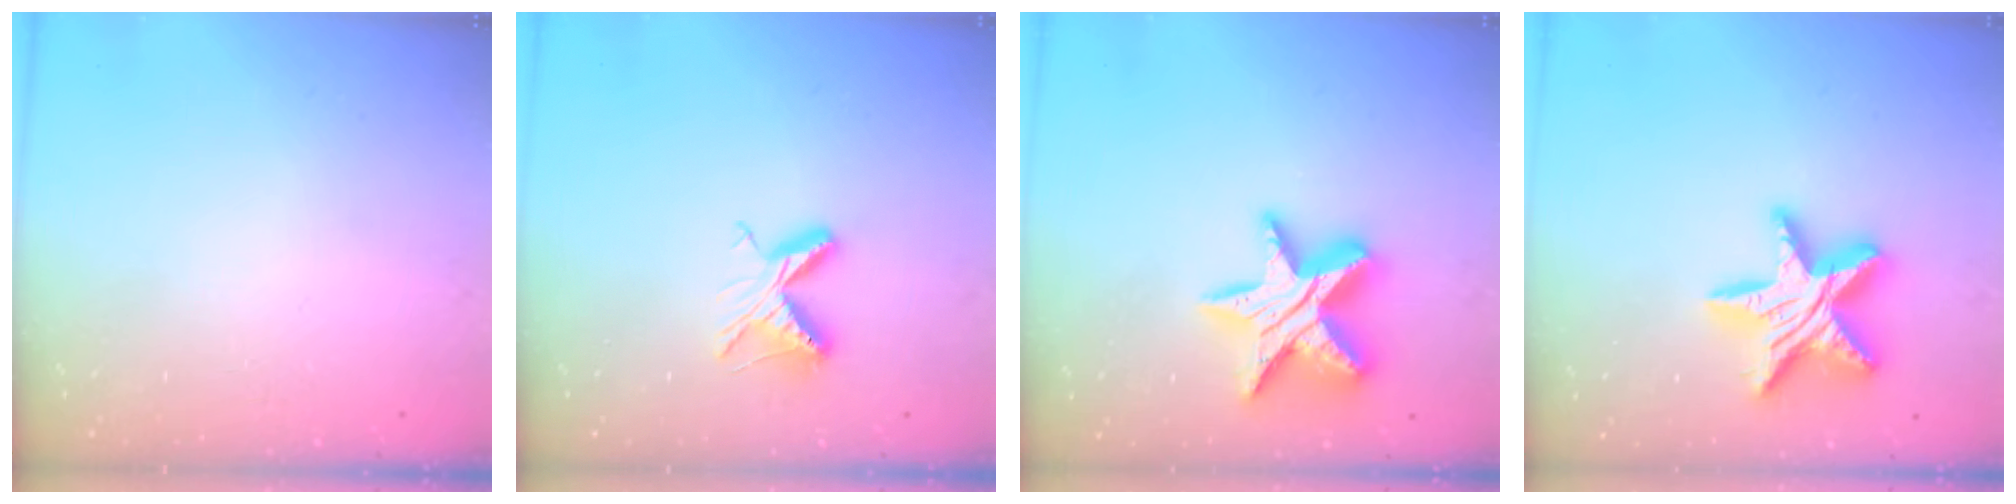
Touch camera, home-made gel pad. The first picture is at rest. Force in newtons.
{"total": 7.2, "press": 7.2, "slide": 0.8}
{"total": 16.2, "press": 16.2, "slide": 1.1}
{"total": 18.2, "press": 18.2, "slide": 1.3}